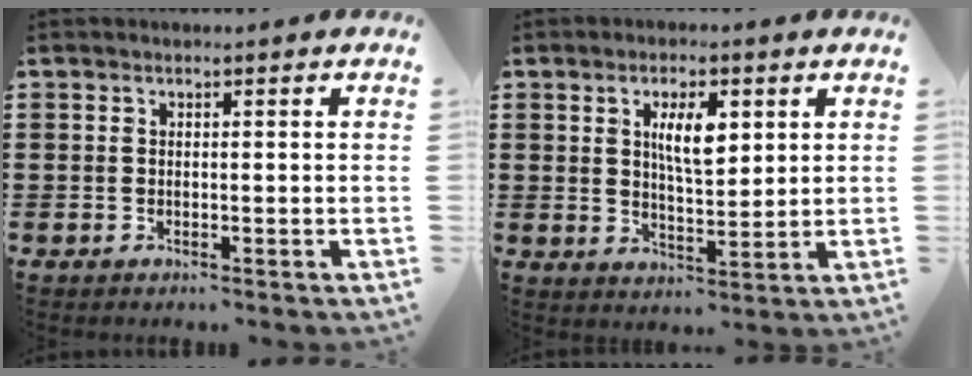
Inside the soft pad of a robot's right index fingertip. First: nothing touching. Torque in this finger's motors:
{"motor_torque": [0.45, -0.26, 0.56, 0.13]}